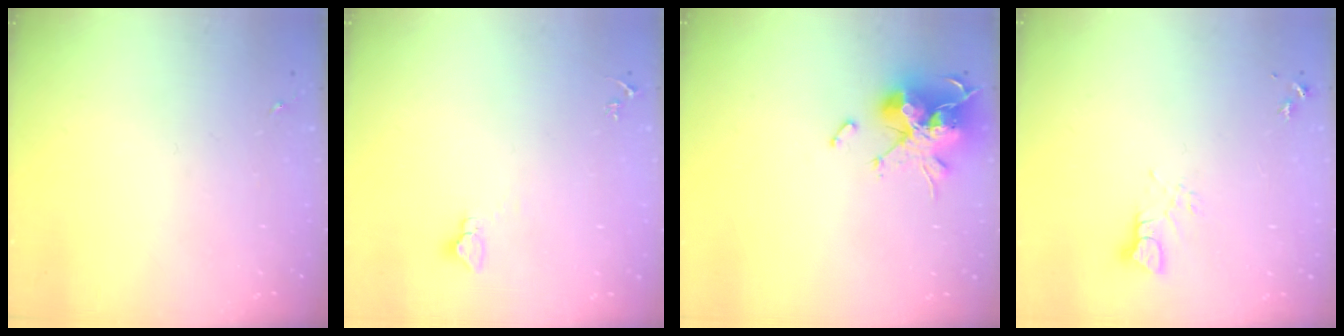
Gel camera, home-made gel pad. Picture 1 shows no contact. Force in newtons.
{"total": 2.9, "press": 2.9, "slide": 0.1}
{"total": 15.3, "press": 15.1, "slide": 2.4}
{"total": 3.2, "press": 3.2, "slide": 0.2}